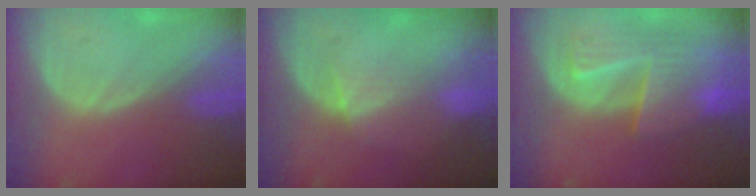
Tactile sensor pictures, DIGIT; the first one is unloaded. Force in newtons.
{"total": 3.4, "press": 3.2, "slide": 1.1}
{"total": 8.7, "press": 8.1, "slide": 3.1}